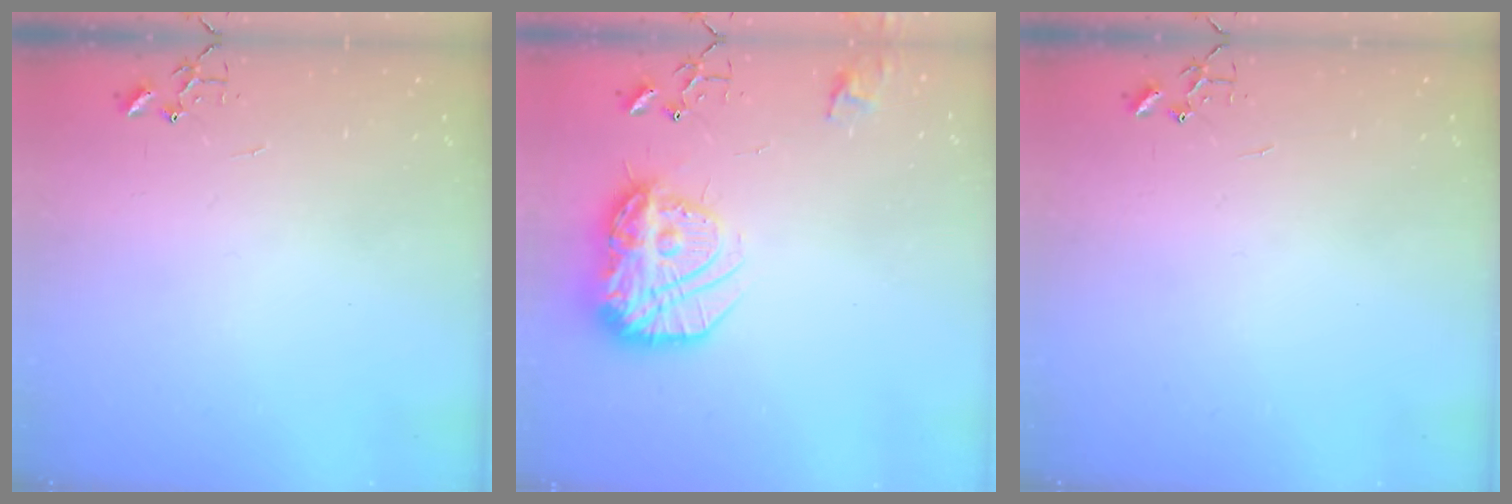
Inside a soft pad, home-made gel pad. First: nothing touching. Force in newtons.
{"total": 17.7, "press": 17.7, "slide": 1.2}
{"total": 0.0}